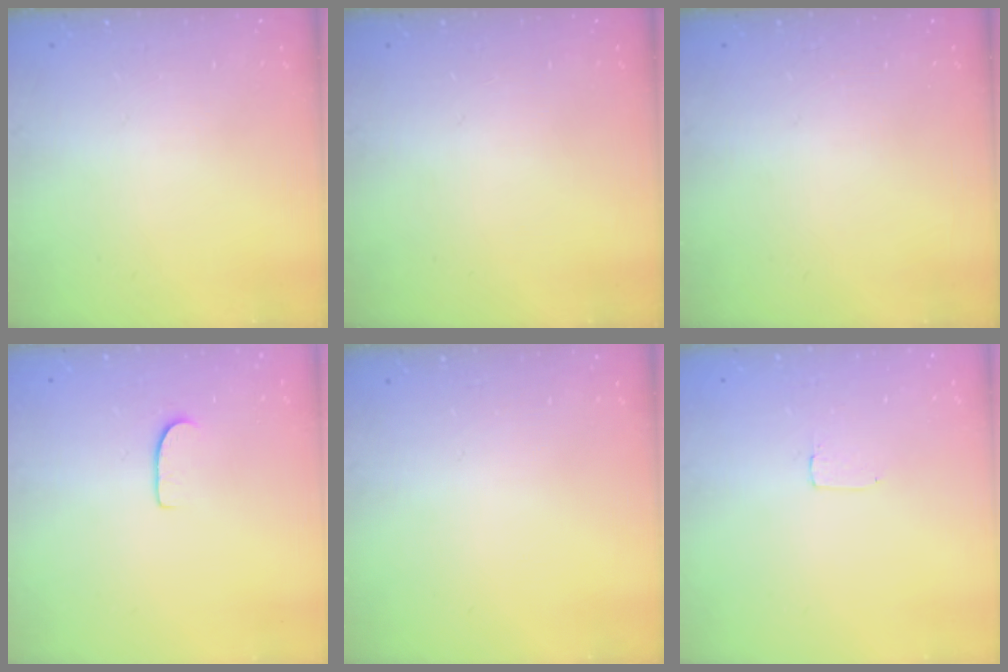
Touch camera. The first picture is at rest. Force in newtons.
{"total": 0.0}
{"total": 0.0}
{"total": 6.1, "press": 6.1, "slide": 0.5}
{"total": 0.0}
{"total": 1.7, "press": 1.7, "slide": 0.1}